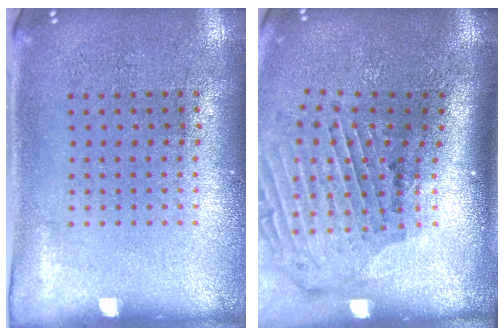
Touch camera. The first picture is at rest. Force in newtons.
{"total": 2.0, "press": 1.7, "slide": 1.1}